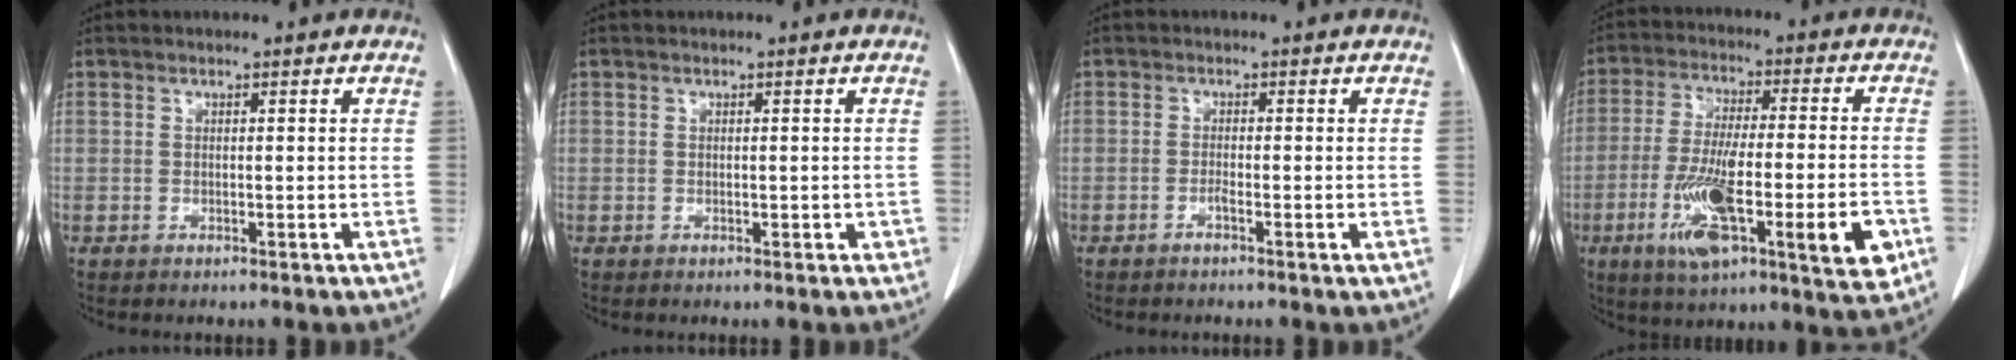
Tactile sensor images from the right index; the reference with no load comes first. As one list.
[{"total": 1.2, "force": [-0.2, 0.7, 1.0], "torque": [-0.009, 0.001, -0.001]}, {"total": 1.5, "force": [-0.8, 0.0, 1.3], "torque": [-0.024, -0.001, -0.016]}, {"total": 18.4, "force": [-6.3, 3.0, 17.0], "torque": [-0.267, -0.020, -0.098]}]